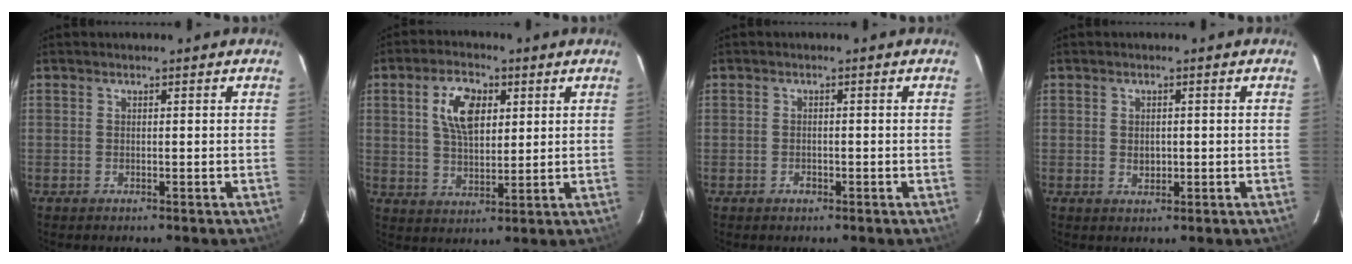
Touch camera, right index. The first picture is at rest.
{"total": 8.8, "force": [2.9, 4.8, 6.8], "torque": [-0.127, 0.017, 0.055]}
{"total": 1.3, "force": [-0.7, 0.9, 0.6], "torque": [-0.011, 0.002, -0.009]}
{"total": 2.0, "force": [-0.1, 1.7, 1.2], "torque": [-0.016, 0.000, 0.000]}